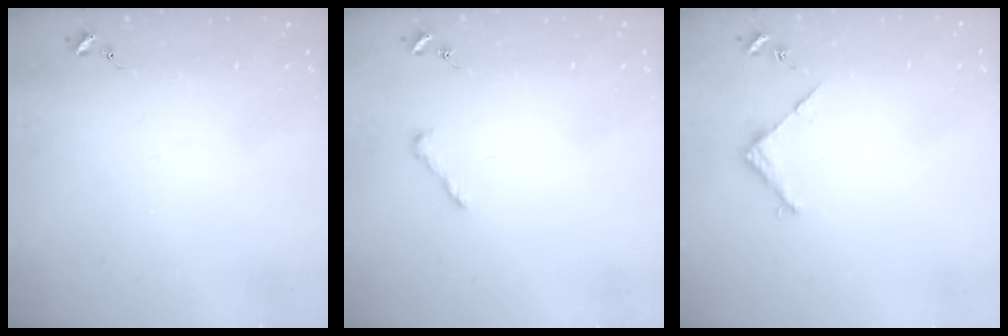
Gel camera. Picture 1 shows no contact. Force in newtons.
{"total": 4.3, "press": 4.3, "slide": 0.5}
{"total": 2.9, "press": 2.8, "slide": 0.2}